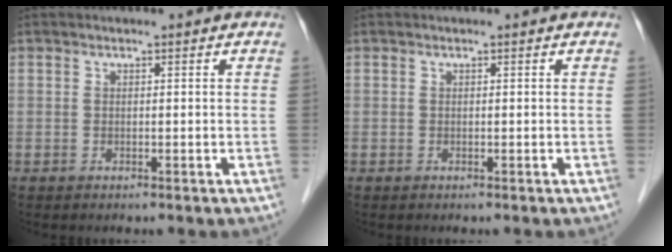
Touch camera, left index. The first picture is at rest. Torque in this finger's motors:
{"motor_torque": [0.05, 0.00, 0.00, 0.00]}